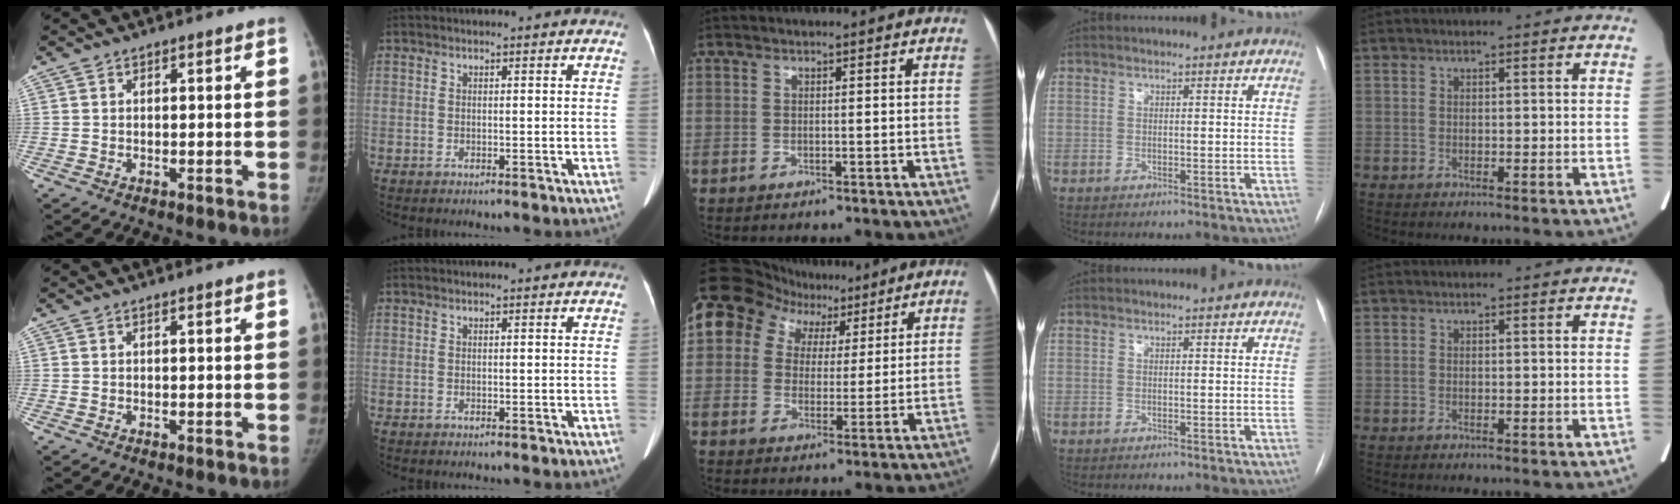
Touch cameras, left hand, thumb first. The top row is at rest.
{"middle": {"total": 14.2, "force": [7.6, 10.6, 5.6], "torque": [-0.102, 0.066, 0.125]}}